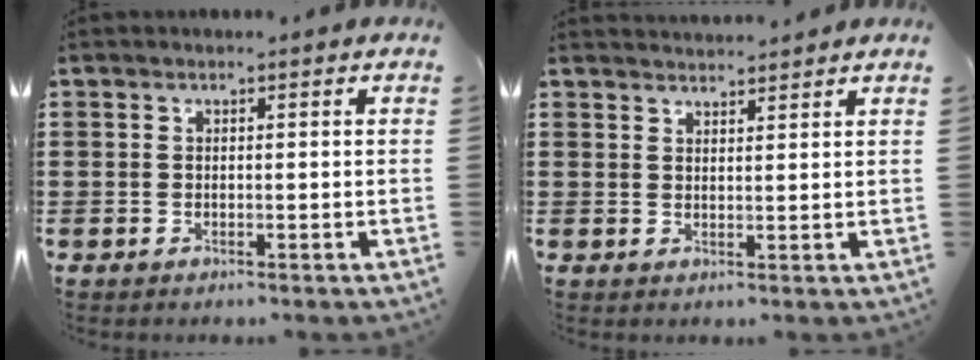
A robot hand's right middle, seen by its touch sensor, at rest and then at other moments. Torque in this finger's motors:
{"motor_torque": [0.00, 0.00, 0.00, -0.01]}